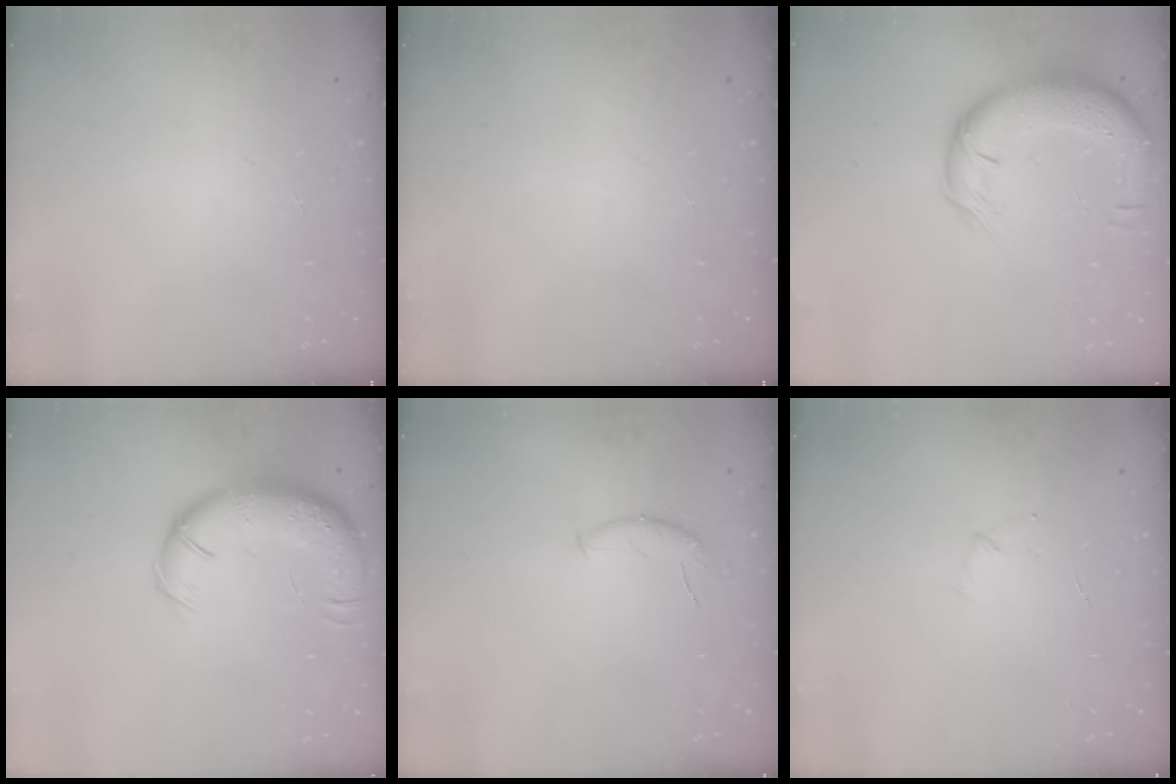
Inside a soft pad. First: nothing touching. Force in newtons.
{"total": 0.0}
{"total": 14.0, "press": 13.6, "slide": 3.1}
{"total": 13.8, "press": 13.3, "slide": 3.7}
{"total": 6.5, "press": 6.4, "slide": 0.8}
{"total": 3.8, "press": 3.7, "slide": 1.0}